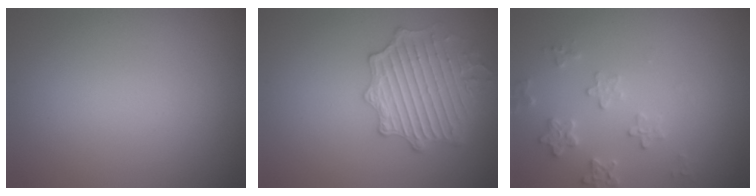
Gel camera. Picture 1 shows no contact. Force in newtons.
{"total": 4.3, "press": 4.3, "slide": 0.8}
{"total": 2.5, "press": 2.4, "slide": 0.6}